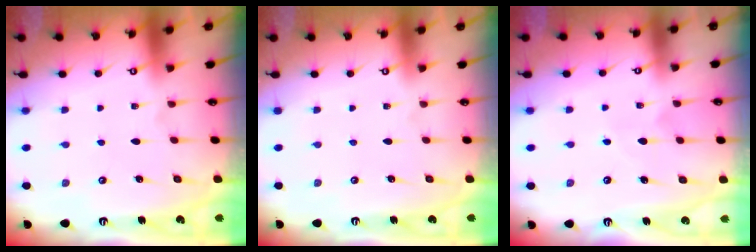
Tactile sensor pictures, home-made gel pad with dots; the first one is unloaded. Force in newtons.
{"total": 0.0}
{"total": 4.5, "press": 4.5, "slide": 0.3}